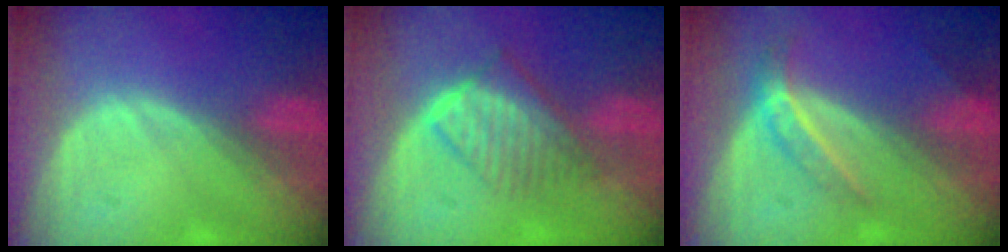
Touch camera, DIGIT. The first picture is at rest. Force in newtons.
{"total": 6.6, "press": 6.0, "slide": 2.9}
{"total": 4.5, "press": 4.0, "slide": 2.2}